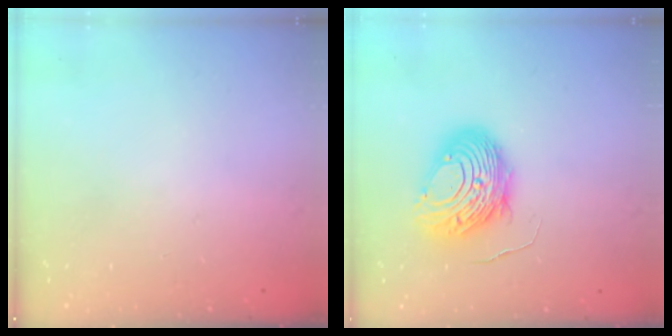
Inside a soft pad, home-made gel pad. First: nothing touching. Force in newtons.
{"total": 11.8, "press": 11.7, "slide": 1.0}